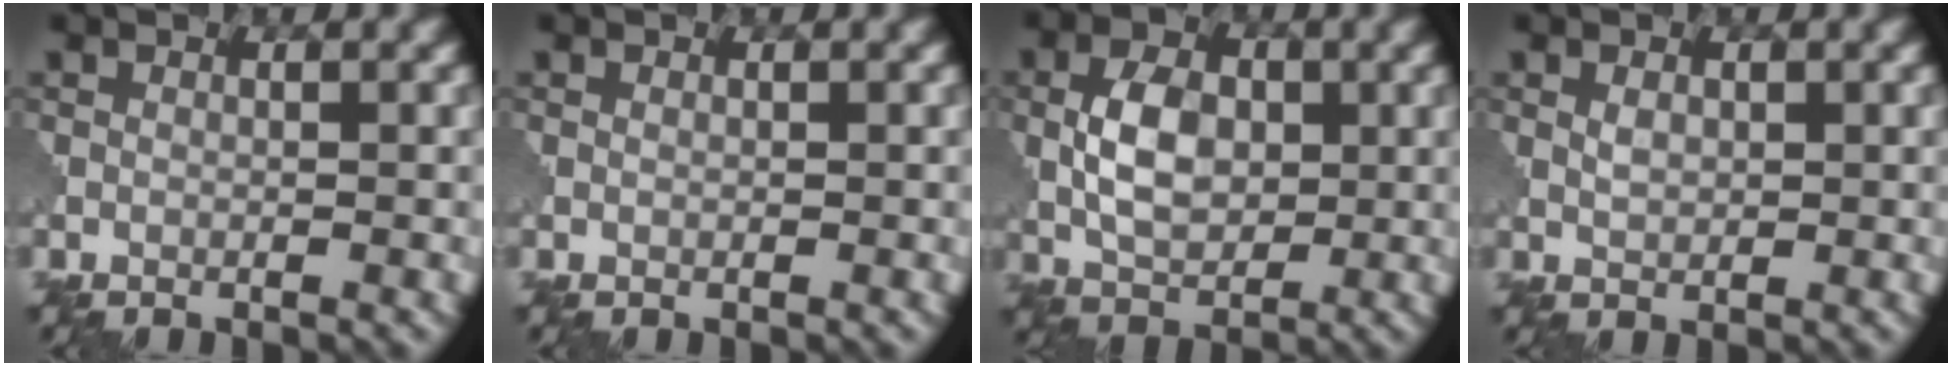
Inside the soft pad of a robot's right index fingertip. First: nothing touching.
{"total": 0.0}
{"total": 4.7, "force": [0.5, 3.1, 3.5], "torque": [-0.066, 0.001, 0.011]}
{"total": 1.0, "force": [0.6, 0.6, 0.4], "torque": [-0.010, -0.003, 0.015]}